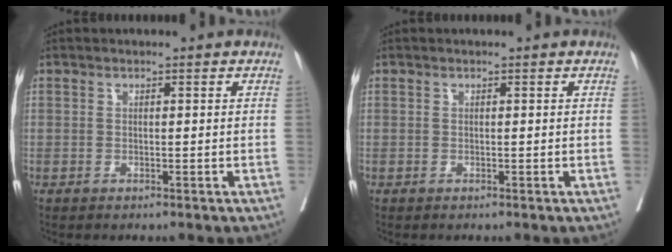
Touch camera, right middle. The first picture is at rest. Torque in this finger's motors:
{"motor_torque": [0.00, 0.00, 0.00, 0.00]}